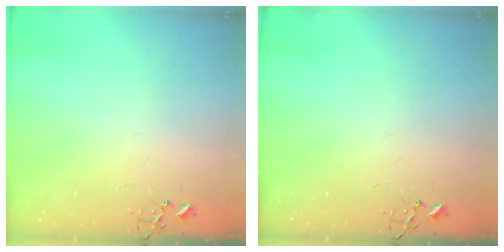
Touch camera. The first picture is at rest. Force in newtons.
{"total": 0.0}